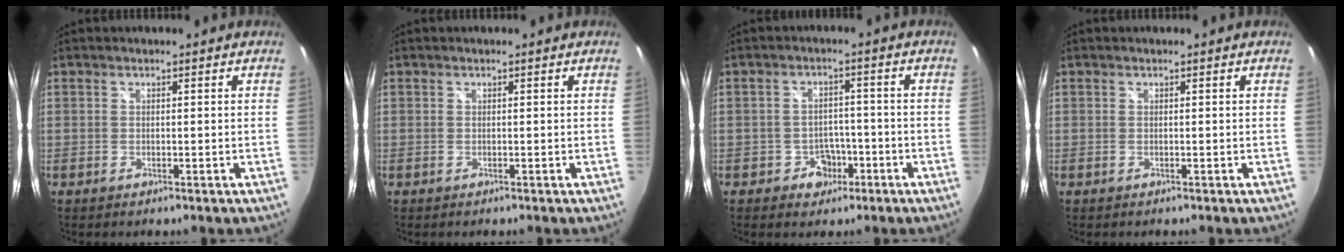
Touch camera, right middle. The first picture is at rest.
{"total": 0.0}
{"total": 4.6, "force": [-2.4, 3.8, 1.2], "torque": [-0.032, 0.012, -0.025]}
{"total": 0.0}